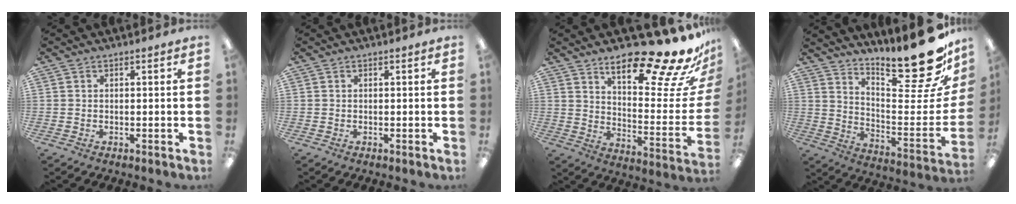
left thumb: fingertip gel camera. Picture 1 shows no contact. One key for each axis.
{"total": 0.0}
{"total": 21.7, "fx": 16.6, "fy": 4.0, "fz": 13.4, "tx": -0.189, "ty": -0.132, "tz": 0.260}
{"total": 22.0, "fx": 16.5, "fy": 5.7, "fz": 13.5, "tx": -0.158, "ty": -0.139, "tz": 0.263}